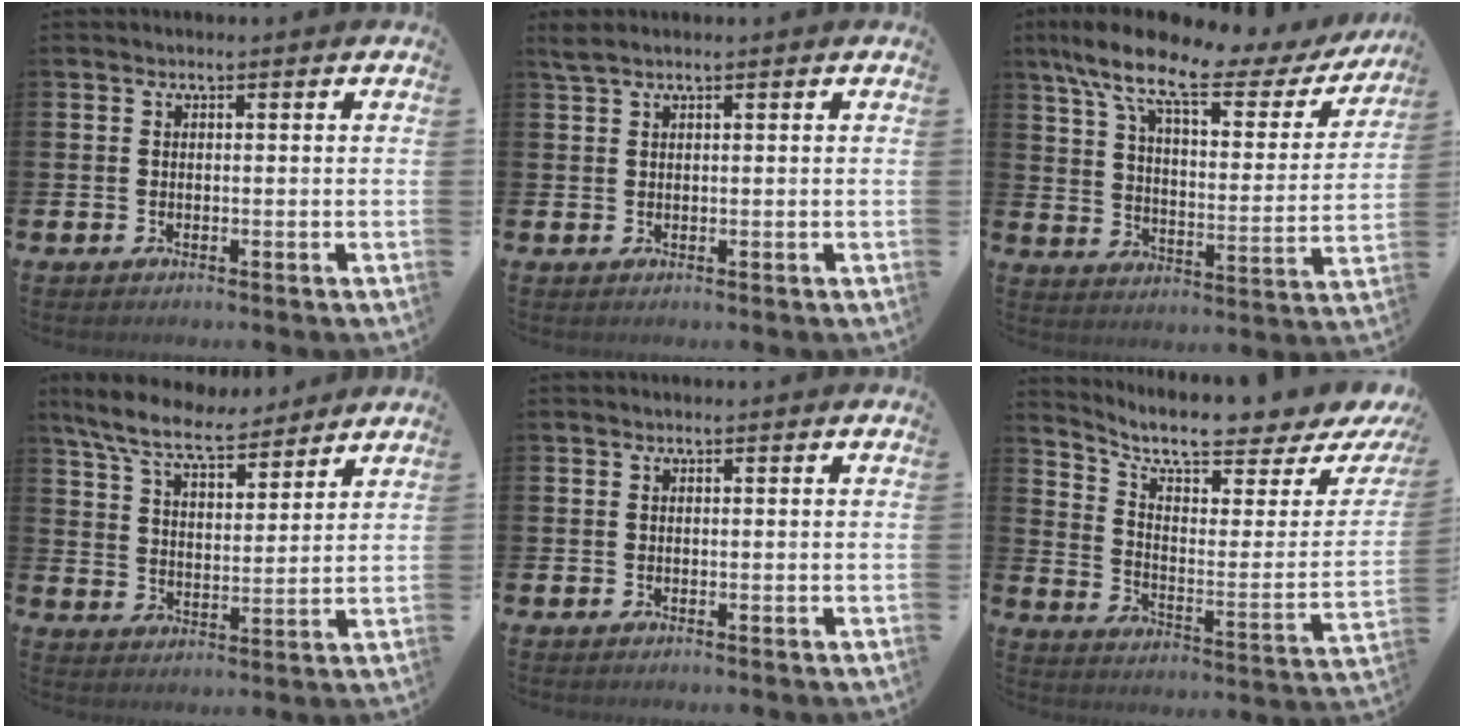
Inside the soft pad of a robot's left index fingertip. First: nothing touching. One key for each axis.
{"total": 1.5, "fx": 1.1, "fy": 0.2, "fz": 0.9, "tx": -0.015, "ty": 0.001, "tz": 0.020}
{"total": 11.9, "fx": 8.7, "fy": 3.7, "fz": 7.2, "tx": -0.160, "ty": -0.048, "tz": 0.141}
{"total": 8.3, "fx": 7.6, "fy": 1.6, "fz": 3.0, "tx": -0.090, "ty": -0.032, "tz": 0.138}
{"total": 0.0}
{"total": 9.1, "fx": 8.1, "fy": 1.8, "fz": 3.9, "tx": -0.083, "ty": -0.074, "tz": 0.131}